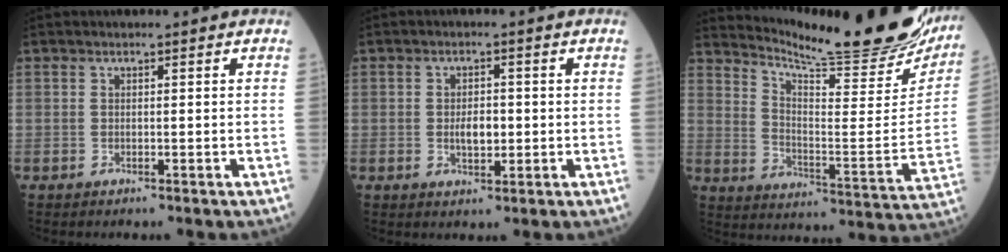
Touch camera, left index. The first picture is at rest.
{"total": 3.3, "force": [-0.3, 1.6, 2.9], "torque": [-0.051, 0.000, -0.002]}
{"total": 25.1, "force": [22.4, 2.3, 11.0], "torque": [-0.179, -0.087, 0.299]}